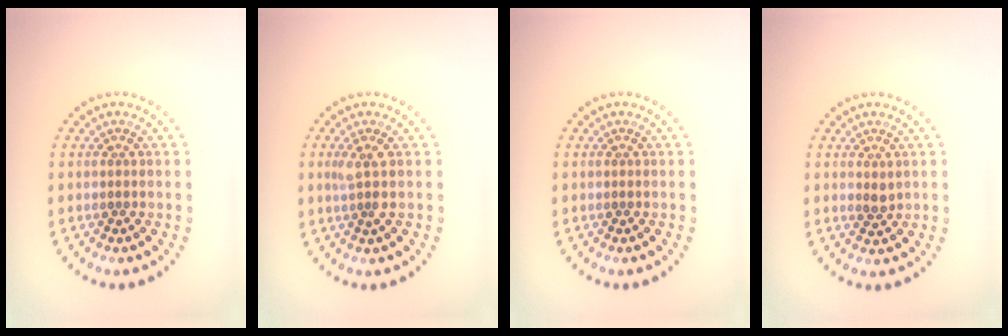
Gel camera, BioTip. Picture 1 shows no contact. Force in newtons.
{"total": 1.6, "press": 1.3, "slide": 1.0}
{"total": 0.0}
{"total": 0.9, "press": 0.9, "slide": 0.2}